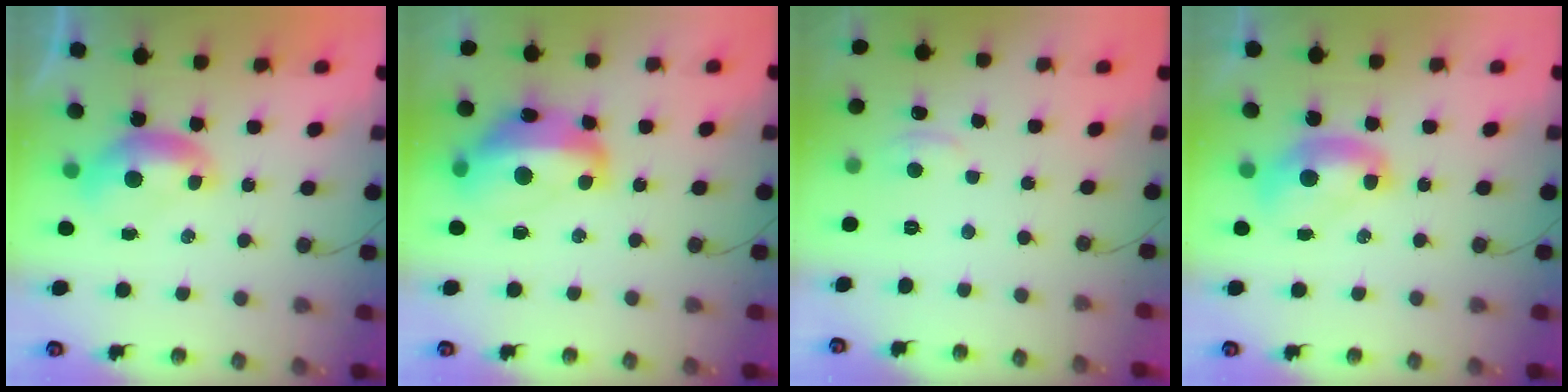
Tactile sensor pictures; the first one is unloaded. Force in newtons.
{"total": 10.6, "press": 10.4, "slide": 2.2}
{"total": 2.3, "press": 2.3, "slide": 0.6}
{"total": 2.0, "press": 2.0, "slide": 0.2}